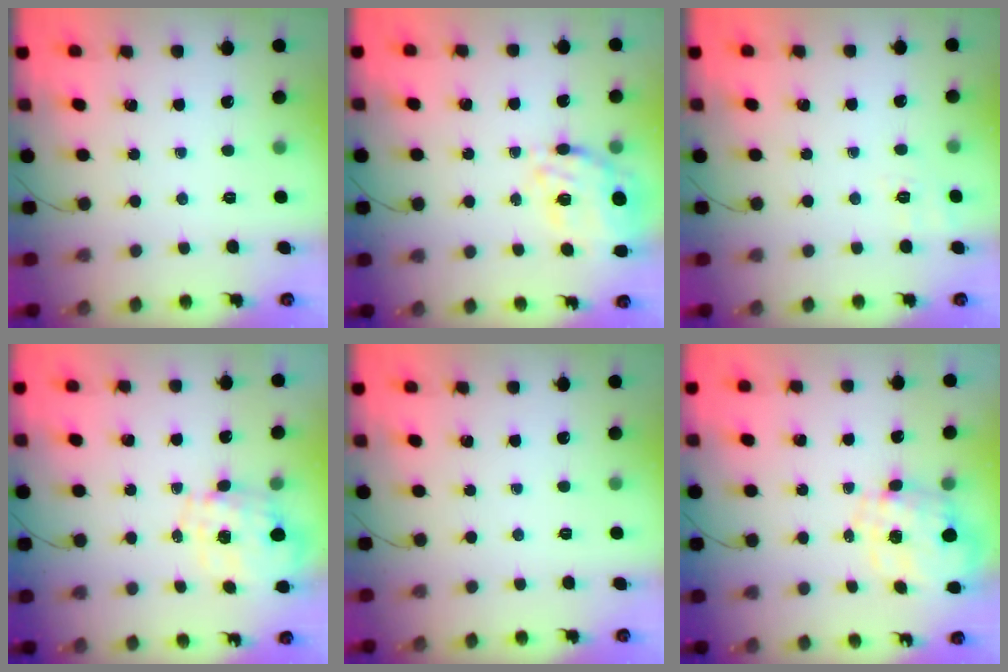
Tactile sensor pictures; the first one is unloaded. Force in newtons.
{"total": 11.3, "press": 10.7, "slide": 3.9}
{"total": 2.7, "press": 1.6, "slide": 2.1}
{"total": 1.3, "press": 1.2, "slide": 0.4}
{"total": 0.0}
{"total": 2.8, "press": 2.6, "slide": 1.0}